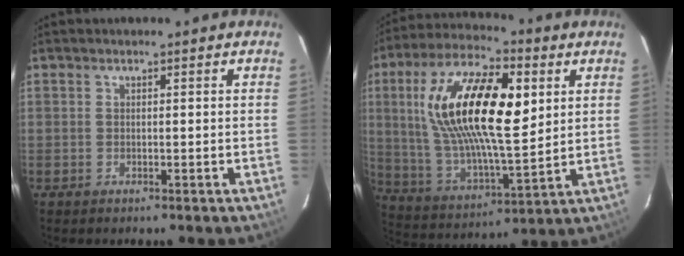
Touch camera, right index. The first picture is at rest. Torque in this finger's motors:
{"motor_torque": [1.72, -0.42, 1.05, 0.21]}